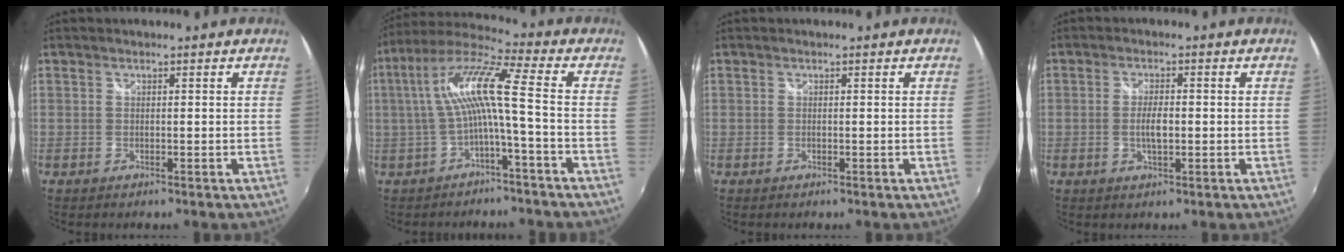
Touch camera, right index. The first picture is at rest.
{"total": 11.3, "force": [-1.5, 0.1, 11.2], "torque": [-0.219, 0.015, -0.025]}
{"total": 0.0}
{"total": 3.3, "force": [-0.5, 1.2, 3.1], "torque": [-0.057, -0.004, -0.007]}